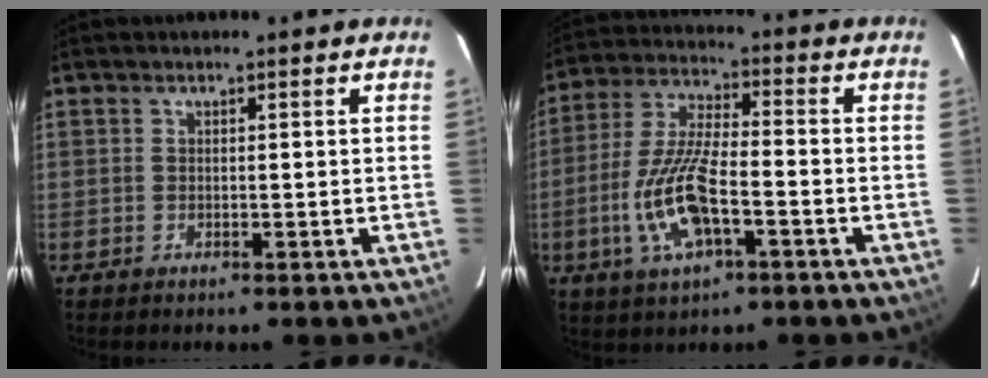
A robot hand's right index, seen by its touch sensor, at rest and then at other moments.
{"total": 13.3, "force": [-4.5, 4.3, 11.8], "torque": [-0.250, -0.005, -0.085]}